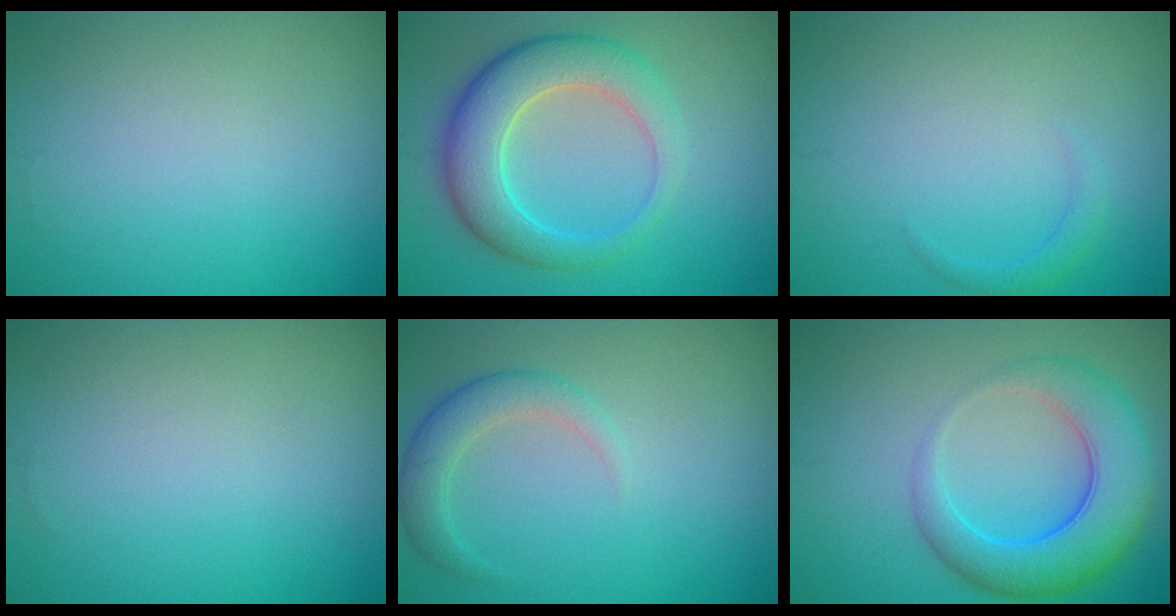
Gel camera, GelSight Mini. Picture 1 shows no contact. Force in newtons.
{"total": 6.7, "press": 6.7, "slide": 0.4}
{"total": 1.1, "press": 1.1, "slide": 0.1}
{"total": 0.0}
{"total": 2.7, "press": 2.7, "slide": 0.1}
{"total": 6.9, "press": 6.9, "slide": 0.3}